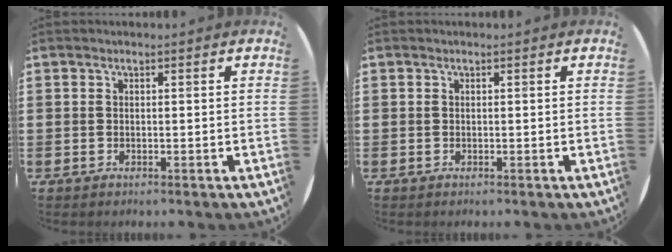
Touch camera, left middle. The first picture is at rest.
{"total": 0.0}